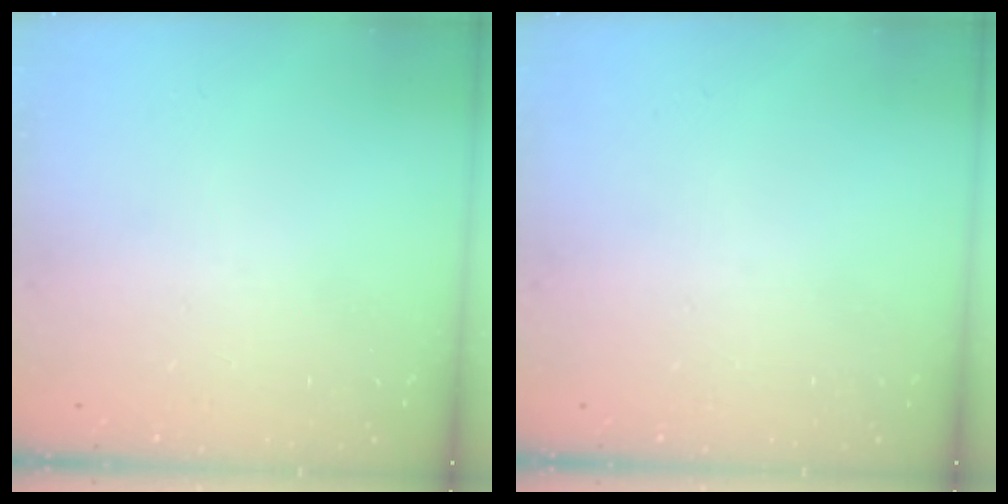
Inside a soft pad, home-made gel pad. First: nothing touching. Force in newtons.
{"total": 0.0}